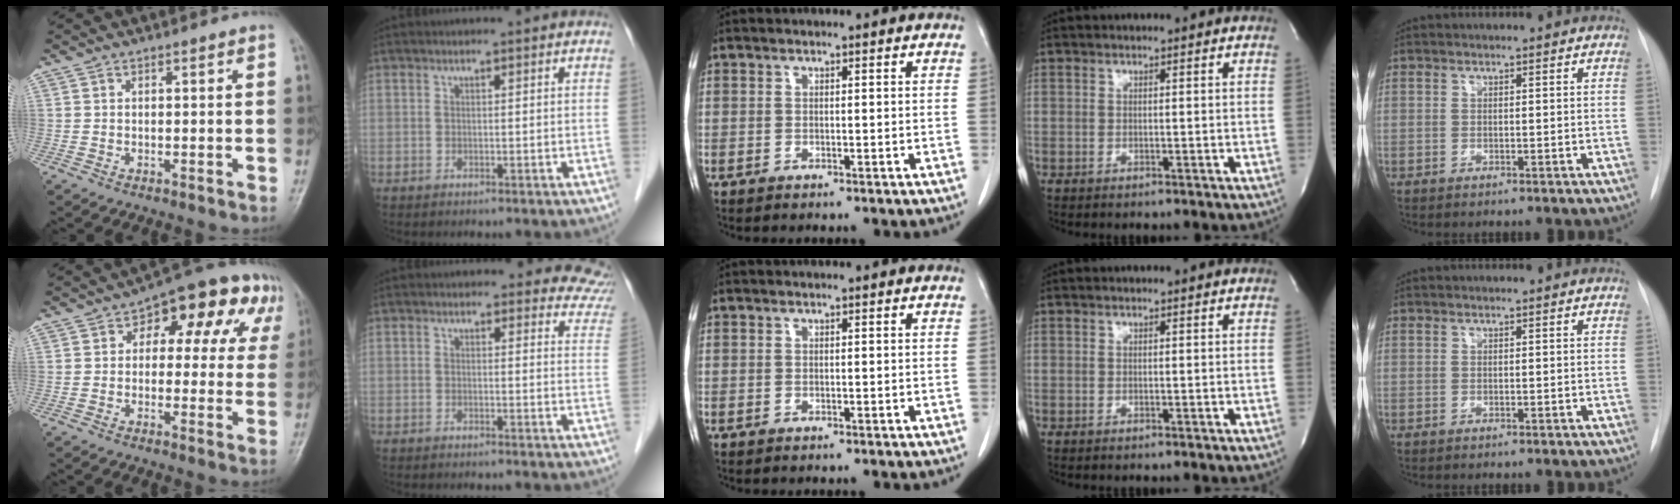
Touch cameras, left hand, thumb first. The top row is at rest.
{"thumb": {"total": 13.6, "force": [4.4, 8.3, 9.8], "torque": [-0.053, 0.028, 0.045]}, "index": {"total": 8.0, "force": [7.3, 3.3, 0.0], "torque": [0.056, -0.023, 0.031]}}